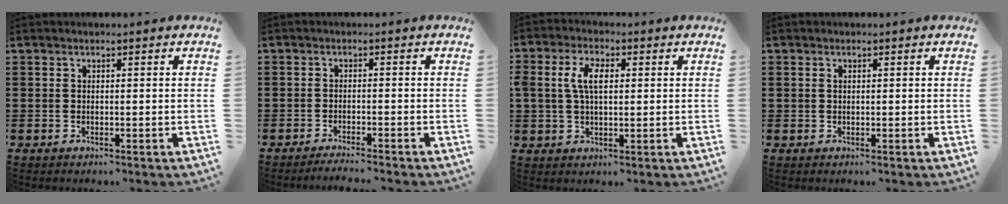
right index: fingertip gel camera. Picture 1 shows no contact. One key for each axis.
{"total": 2.0, "fx": -2.0, "fy": -0.4, "fz": 0.3, "tx": -0.006, "ty": -0.001, "tz": -0.038}
{"total": 5.4, "fx": 0.9, "fy": 2.9, "fz": 4.5, "tx": -0.110, "ty": 0.008, "tz": 0.007}
{"total": 0.6, "fx": 0.2, "fy": 0.5, "fz": 0.3, "tx": -0.009, "ty": 0.002, "tz": 0.005}